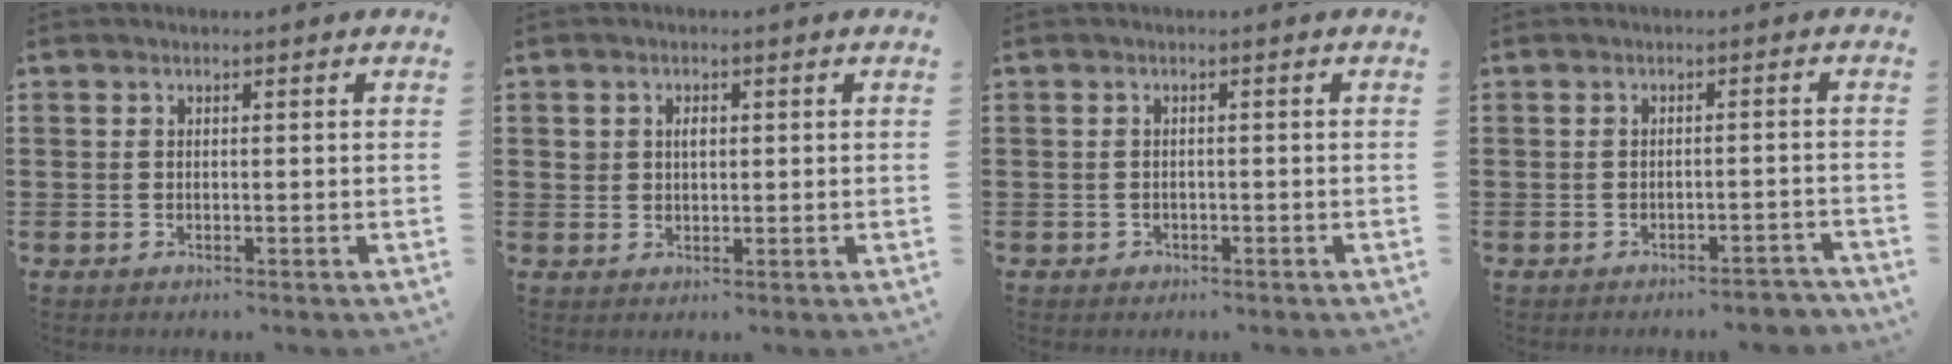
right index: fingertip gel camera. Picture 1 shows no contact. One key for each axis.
{"total": 1.8, "fx": 0.5, "fy": 1.3, "fz": 1.1, "tx": -0.026, "ty": 0.010, "tz": 0.007}
{"total": 1.2, "fx": -0.9, "fy": 0.9, "fz": 0.1, "tx": -0.006, "ty": 0.003, "tz": -0.021}
{"total": 2.3, "fx": -2.2, "fy": 0.0, "fz": 0.6, "tx": -0.014, "ty": -0.001, "tz": -0.046}